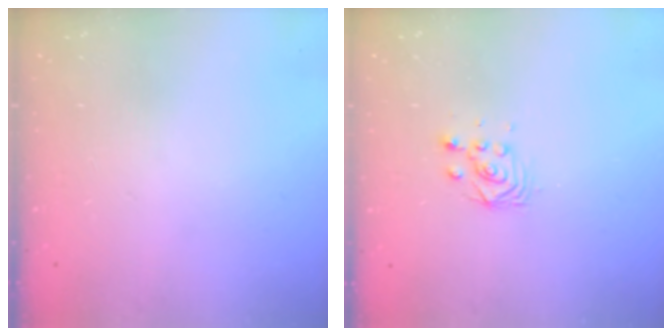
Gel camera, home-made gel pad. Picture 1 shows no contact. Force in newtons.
{"total": 2.8, "press": 2.5, "slide": 1.3}